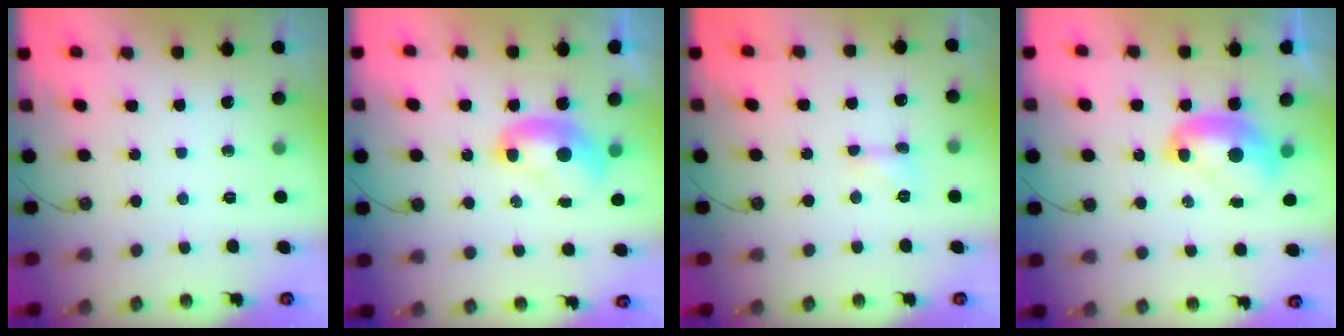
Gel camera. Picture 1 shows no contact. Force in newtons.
{"total": 2.0, "press": 2.0, "slide": 0.2}
{"total": 3.1, "press": 3.0, "slide": 0.6}
{"total": 2.4, "press": 2.4, "slide": 0.3}